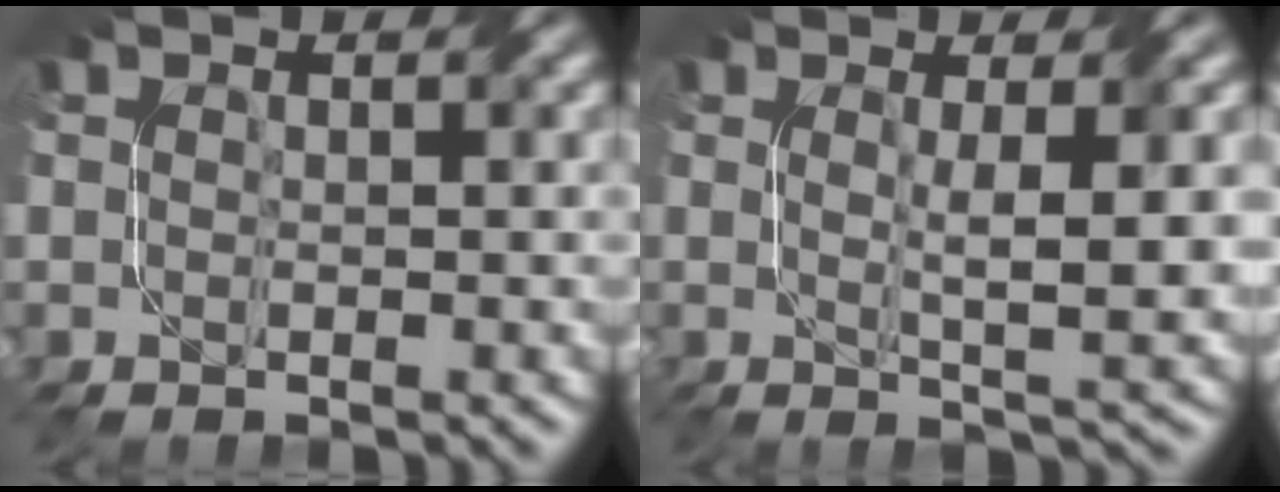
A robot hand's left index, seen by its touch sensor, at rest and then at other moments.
{"total": 5.1, "force": [0.7, 0.9, 5.0], "torque": [-0.075, -0.004, 0.012]}